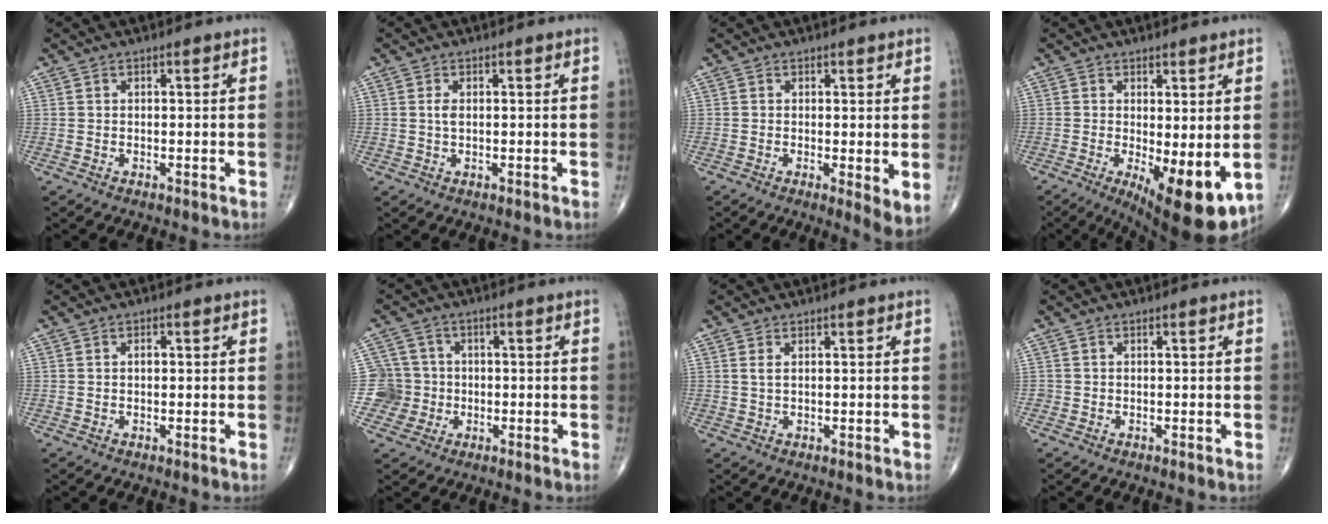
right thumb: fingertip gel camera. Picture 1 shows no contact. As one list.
[{"total": 1.4, "force": [0.2, 0.7, 1.1], "torque": [-0.022, 0.001, 0.005]}, {"total": 4.2, "force": [-0.1, 1.3, 4.1], "torque": [-0.061, -0.015, -0.005]}, {"total": 11.6, "force": [-2.4, 4.0, 10.6], "torque": [-0.146, -0.027, -0.024]}, {"total": 1.1, "force": [0.1, 0.7, 0.8], "torque": [-0.010, 0.003, 0.000]}, {"total": 6.3, "force": [-1.1, 6.1, -0.4], "torque": [0.039, 0.016, -0.025]}, {"total": 1.2, "force": [0.5, 0.6, 1.0], "torque": [-0.024, 0.005, 0.013]}, {"total": 0.6, "force": [-0.1, 0.6, 0.0], "torque": [0.002, 0.005, -0.004]}]